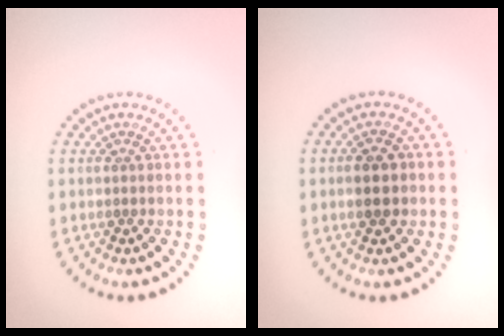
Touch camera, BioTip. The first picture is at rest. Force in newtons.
{"total": 2.3, "press": 2.3, "slide": 0.1}